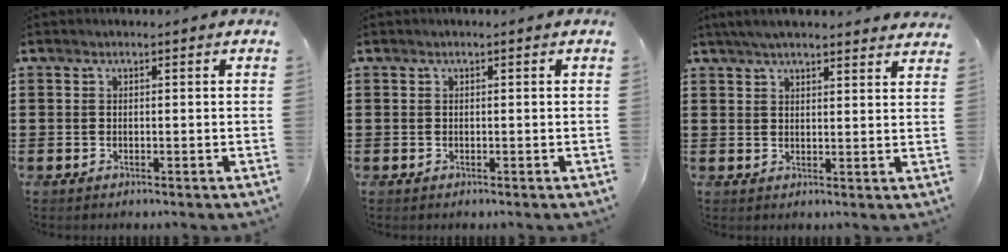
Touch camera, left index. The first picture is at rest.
{"total": 0.0}
{"total": 4.1, "force": [3.8, 0.2, 1.4], "torque": [-0.037, -0.004, 0.071]}